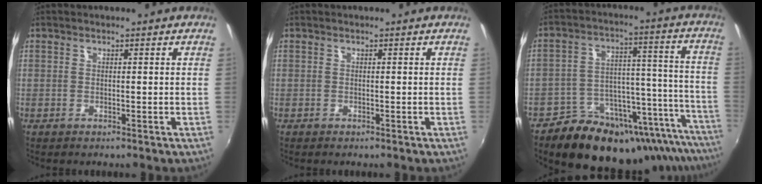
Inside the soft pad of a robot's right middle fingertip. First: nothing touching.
{"total": 0.0}
{"total": 26.2, "force": [-21.9, 10.3, 10.0], "torque": [-0.136, 0.037, -0.284]}